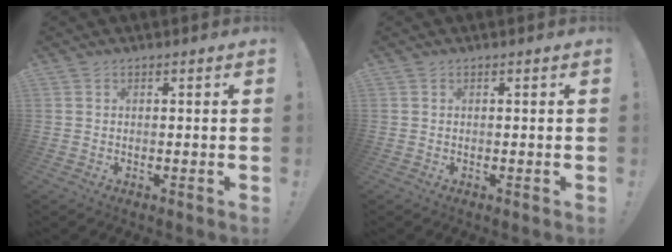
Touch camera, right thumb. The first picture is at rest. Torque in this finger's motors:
{"motor_torque": [0.00, 0.00, 0.00, 0.00, 0.00]}